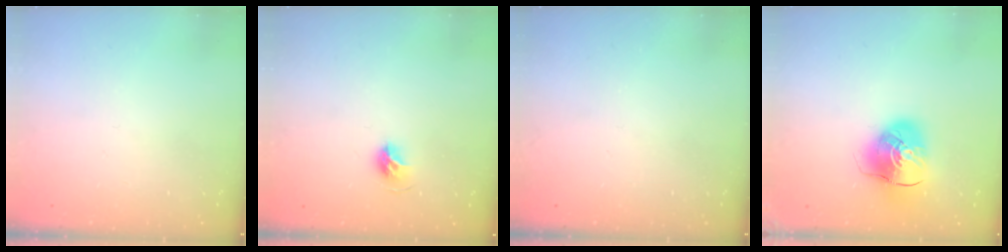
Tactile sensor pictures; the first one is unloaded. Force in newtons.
{"total": 6.7, "press": 6.7, "slide": 0.9}
{"total": 0.0}
{"total": 10.8, "press": 10.6, "slide": 1.6}